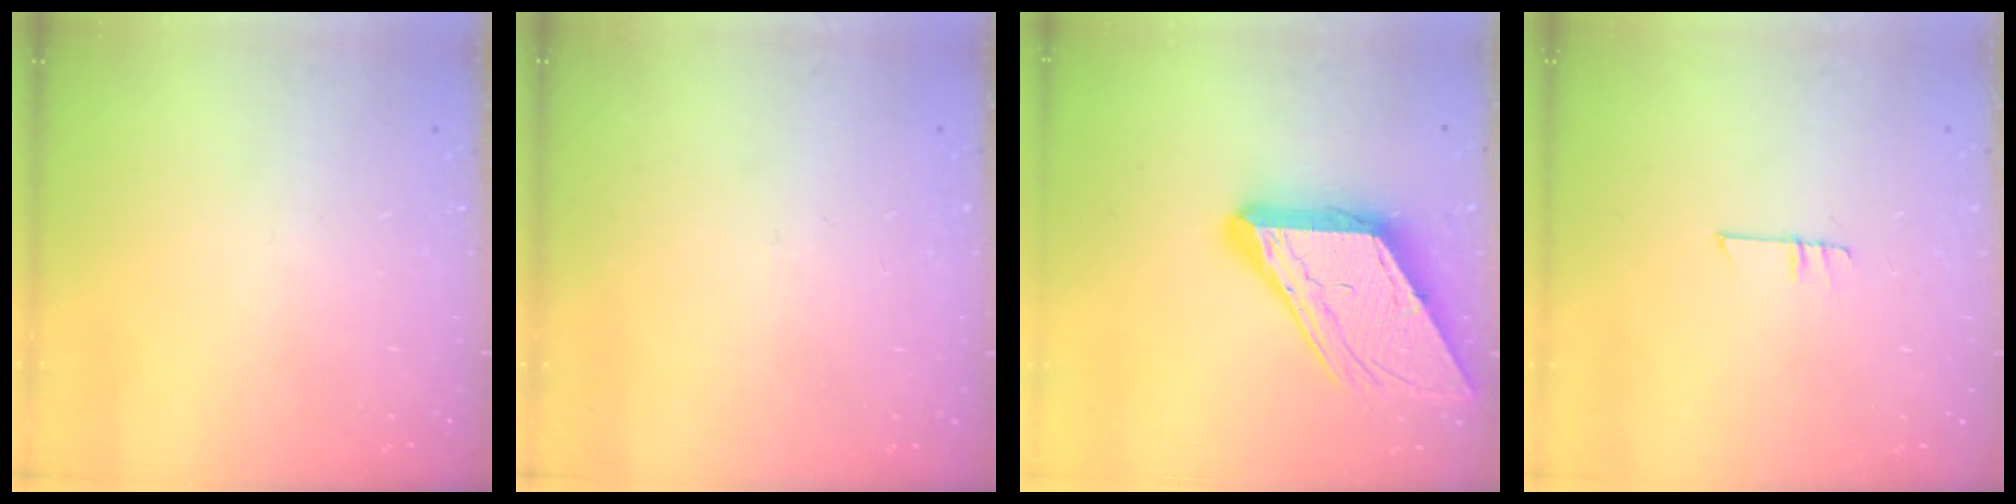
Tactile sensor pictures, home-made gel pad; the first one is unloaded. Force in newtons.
{"total": 2.7, "press": 2.7, "slide": 0.3}
{"total": 16.3, "press": 16.2, "slide": 1.9}
{"total": 5.5, "press": 5.4, "slide": 0.6}